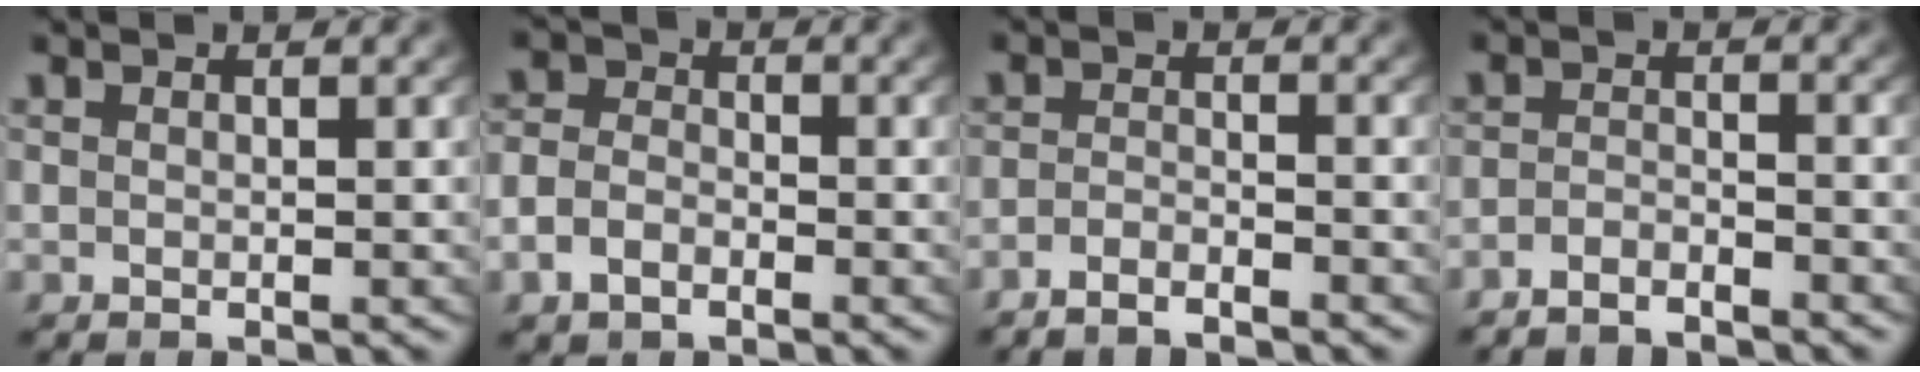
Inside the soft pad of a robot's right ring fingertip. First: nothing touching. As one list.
[{"total": 3.8, "force": [-1.8, 3.0, 1.6], "torque": [-0.041, -0.015, -0.028]}, {"total": 2.8, "force": [-2.7, 0.5, 0.6], "torque": [-0.018, -0.009, -0.044]}, {"total": 3.5, "force": [-3.4, 0.9, 0.3], "torque": [-0.012, -0.016, -0.053]}]